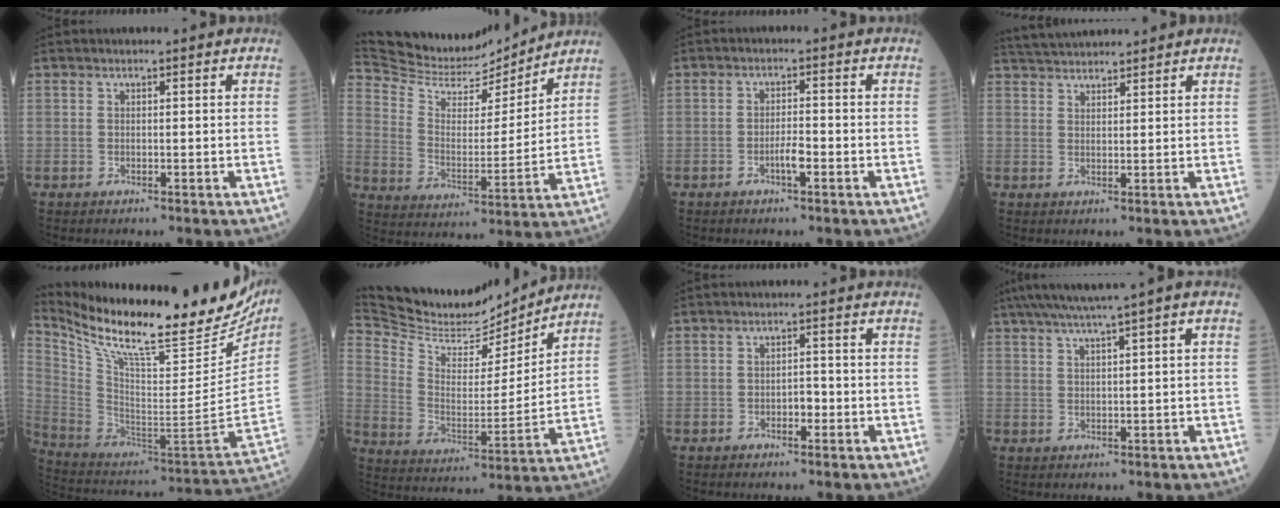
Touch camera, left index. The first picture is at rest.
{"total": 15.6, "force": [15.2, 2.1, 3.0], "torque": [-0.071, -0.012, 0.256]}
{"total": 2.4, "force": [-1.3, 0.3, 1.9], "torque": [-0.033, -0.002, -0.026]}
{"total": 6.6, "force": [6.4, 0.5, 1.6], "torque": [-0.033, 0.032, 0.111]}
{"total": 30.0, "force": [24.4, 4.7, 16.9], "torque": [-0.297, -0.079, 0.365]}
{"total": 18.4, "force": [17.4, 3.5, 4.7], "torque": [-0.101, -0.015, 0.292]}
{"total": 1.7, "force": [-0.9, 0.8, 1.2], "torque": [-0.011, 0.001, -0.017]}
{"total": 8.0, "force": [5.2, -0.7, 6.1], "torque": [-0.093, 0.033, 0.083]}